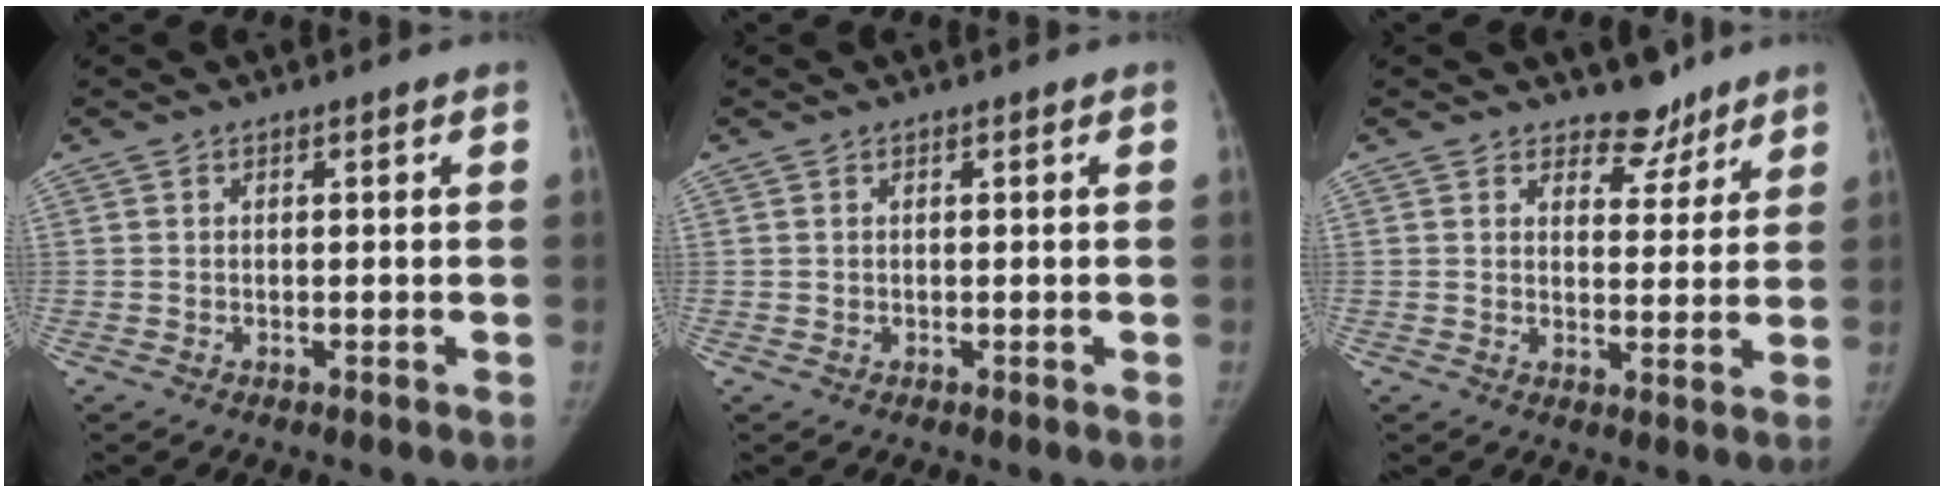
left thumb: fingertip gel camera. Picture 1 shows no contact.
{"total": 0.0}
{"total": 5.1, "force": [4.3, 2.8, 0.6], "torque": [0.024, -0.032, 0.062]}